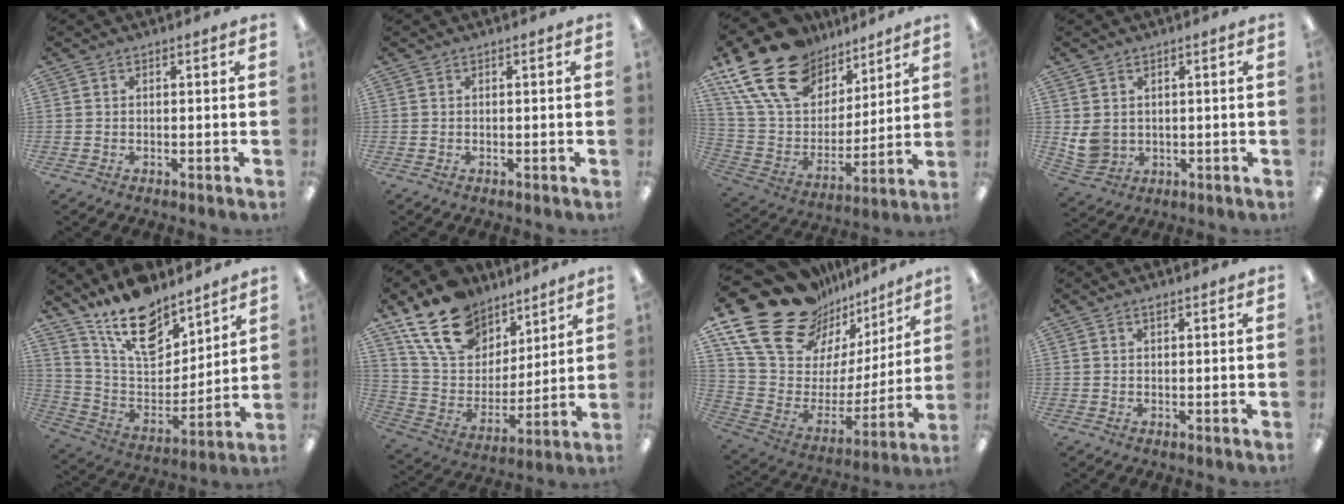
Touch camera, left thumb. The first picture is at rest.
{"total": 0.0}
{"total": 22.7, "force": [14.3, 13.9, 10.8], "torque": [-0.215, -0.074, 0.265]}
{"total": 5.6, "force": [1.6, 4.9, 2.1], "torque": [-0.052, -0.003, 0.033]}
{"total": 17.3, "force": [12.9, 8.2, 8.1], "torque": [-0.147, -0.085, 0.231]}
{"total": 19.7, "force": [13.1, 12.2, 8.2], "torque": [-0.164, -0.063, 0.248]}
{"total": 23.2, "force": [16.7, 12.5, 10.3], "torque": [-0.173, -0.118, 0.309]}
{"total": 0.8, "force": [0.6, 0.3, 0.4], "torque": [-0.010, 0.002, 0.010]}